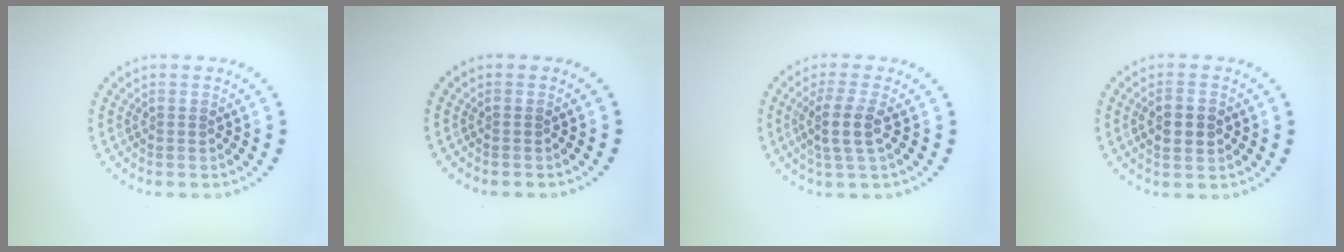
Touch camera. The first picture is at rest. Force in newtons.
{"total": 0.0}
{"total": 2.7, "press": 2.2, "slide": 1.6}
{"total": 2.9, "press": 2.9, "slide": 0.1}